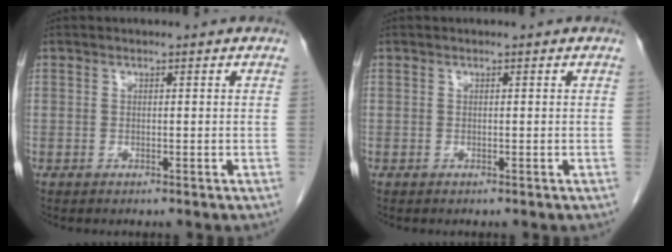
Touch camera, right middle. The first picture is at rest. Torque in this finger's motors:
{"motor_torque": [-0.05, -0.01, 0.00, -0.01]}